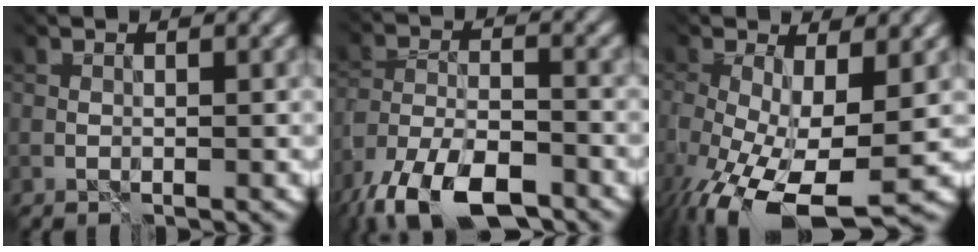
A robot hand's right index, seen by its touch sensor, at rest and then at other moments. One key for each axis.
{"total": 11.3, "fx": -8.9, "fy": 4.0, "fz": 5.7, "tx": -0.109, "ty": -0.027, "tz": -0.155}
{"total": 11.2, "fx": -4.0, "fy": 5.5, "fz": 8.9, "tx": -0.177, "ty": -0.055, "tz": -0.049}